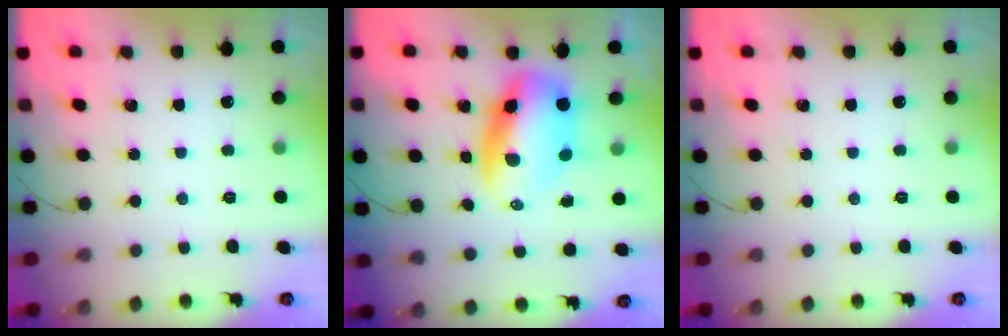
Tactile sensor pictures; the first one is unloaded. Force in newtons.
{"total": 9.8, "press": 9.5, "slide": 2.5}
{"total": 0.0}